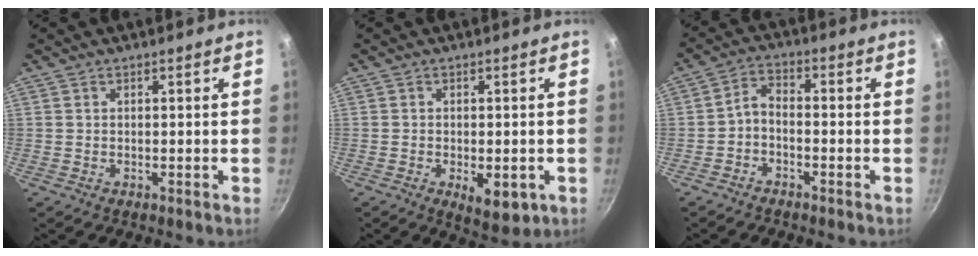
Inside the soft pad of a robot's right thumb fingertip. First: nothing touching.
{"total": 6.3, "force": [-2.0, 2.9, 5.2], "torque": [-0.069, -0.004, -0.018]}
{"total": 4.0, "force": [-1.8, 2.2, 2.7], "torque": [-0.046, 0.027, -0.046]}